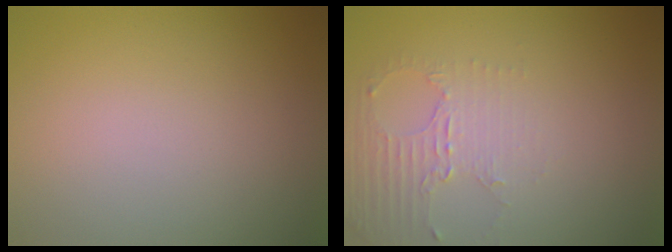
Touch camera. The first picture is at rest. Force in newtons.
{"total": 2.6, "press": 2.0, "slide": 1.7}